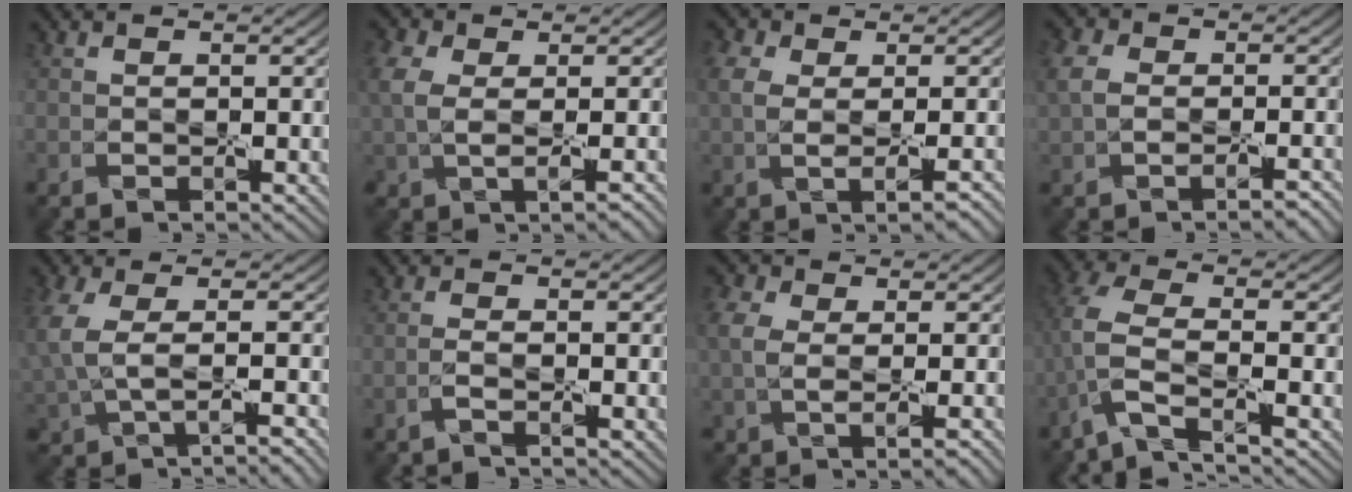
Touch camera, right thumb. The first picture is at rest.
{"total": 4.8, "force": [0.4, 2.7, 4.0], "torque": [-0.095, 0.005, 0.013]}
{"total": 5.5, "force": [0.2, 2.8, 4.7], "torque": [-0.082, 0.010, 0.013]}
{"total": 5.2, "force": [-1.0, 3.3, 3.9], "torque": [-0.071, 0.005, -0.017]}
{"total": 4.0, "force": [-0.2, 1.4, 3.8], "torque": [-0.104, -0.006, -0.002]}
{"total": 1.1, "force": [-0.7, -0.9, 0.1], "torque": [-0.005, 0.013, -0.020]}
{"total": 4.4, "force": [0.1, 2.3, 3.7], "torque": [-0.080, 0.001, 0.005]}
{"total": 4.8, "force": [-2.7, 0.7, 3.9], "torque": [-0.097, 0.013, -0.075]}